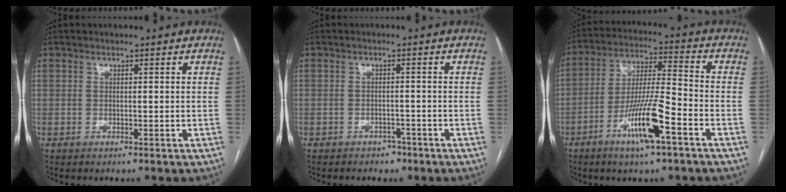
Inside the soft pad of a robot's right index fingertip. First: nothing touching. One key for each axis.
{"total": 2.1, "fx": -1.5, "fy": 1.4, "fz": 0.4, "tx": -0.012, "ty": 0.006, "tz": -0.017}
{"total": 12.1, "fx": -5.9, "fy": 1.1, "fz": 10.5, "tx": -0.198, "ty": -0.008, "tz": -0.109}